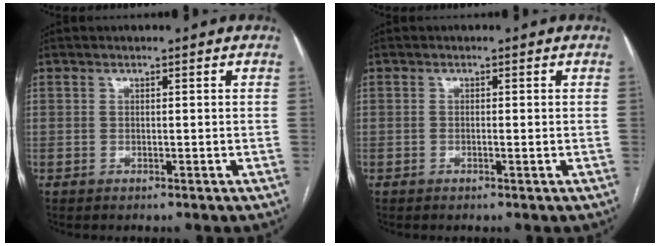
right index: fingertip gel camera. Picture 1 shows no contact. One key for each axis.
{"total": 0.5, "fx": -0.1, "fy": 0.0, "fz": 0.5, "tx": -0.008, "ty": 0.003, "tz": 0.000}